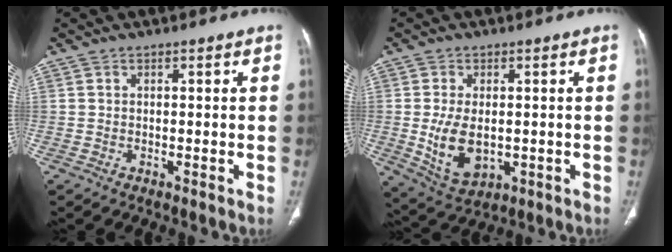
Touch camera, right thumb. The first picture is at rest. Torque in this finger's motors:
{"motor_torque": [-0.56, 0.46, 0.60, 0.65, 0.33]}